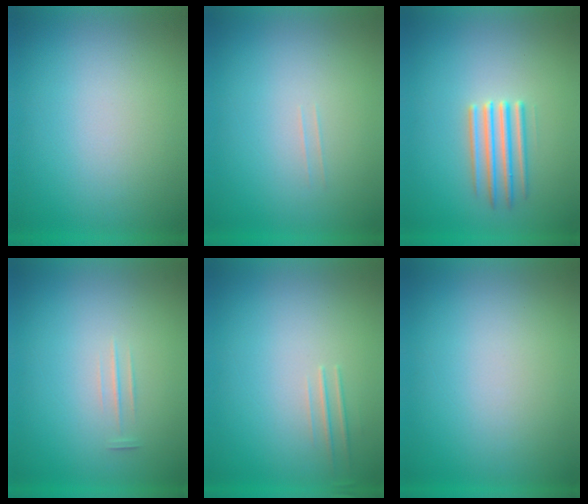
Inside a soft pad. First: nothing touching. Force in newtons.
{"total": 1.1}
{"total": 2.7}
{"total": 1.6}
{"total": 1.5}
{"total": 0.0}